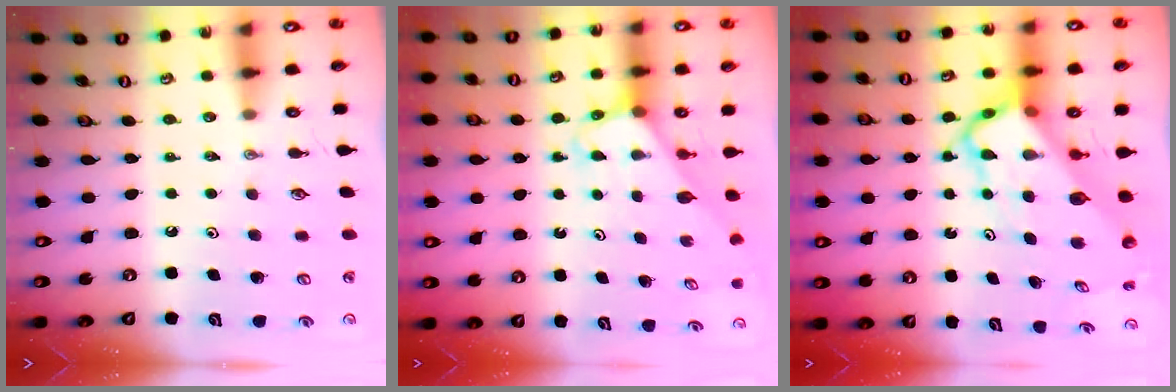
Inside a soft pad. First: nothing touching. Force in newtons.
{"total": 3.2, "press": 3.2, "slide": 0.2}
{"total": 9.7, "press": 9.7, "slide": 0.9}